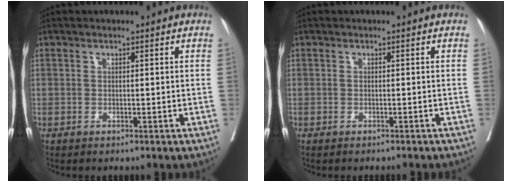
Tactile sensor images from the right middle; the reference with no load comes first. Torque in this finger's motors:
{"motor_torque": [-0.33, -0.30, -0.03, -0.01]}